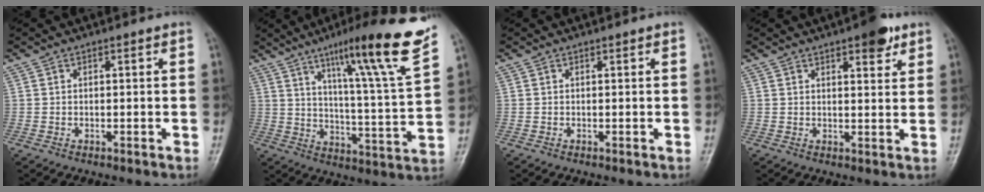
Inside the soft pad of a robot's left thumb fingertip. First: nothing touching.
{"total": 20.2, "force": [12.9, 0.7, 15.6], "torque": [-0.211, -0.062, 0.190]}
{"total": 0.0}
{"total": 5.5, "force": [3.4, 1.9, 3.9], "torque": [-0.038, -0.015, 0.043]}